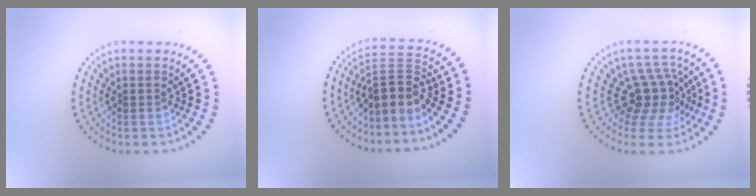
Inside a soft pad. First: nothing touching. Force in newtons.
{"total": 3.4, "press": 2.7, "slide": 2.0}
{"total": 4.0, "press": 2.9, "slide": 2.7}